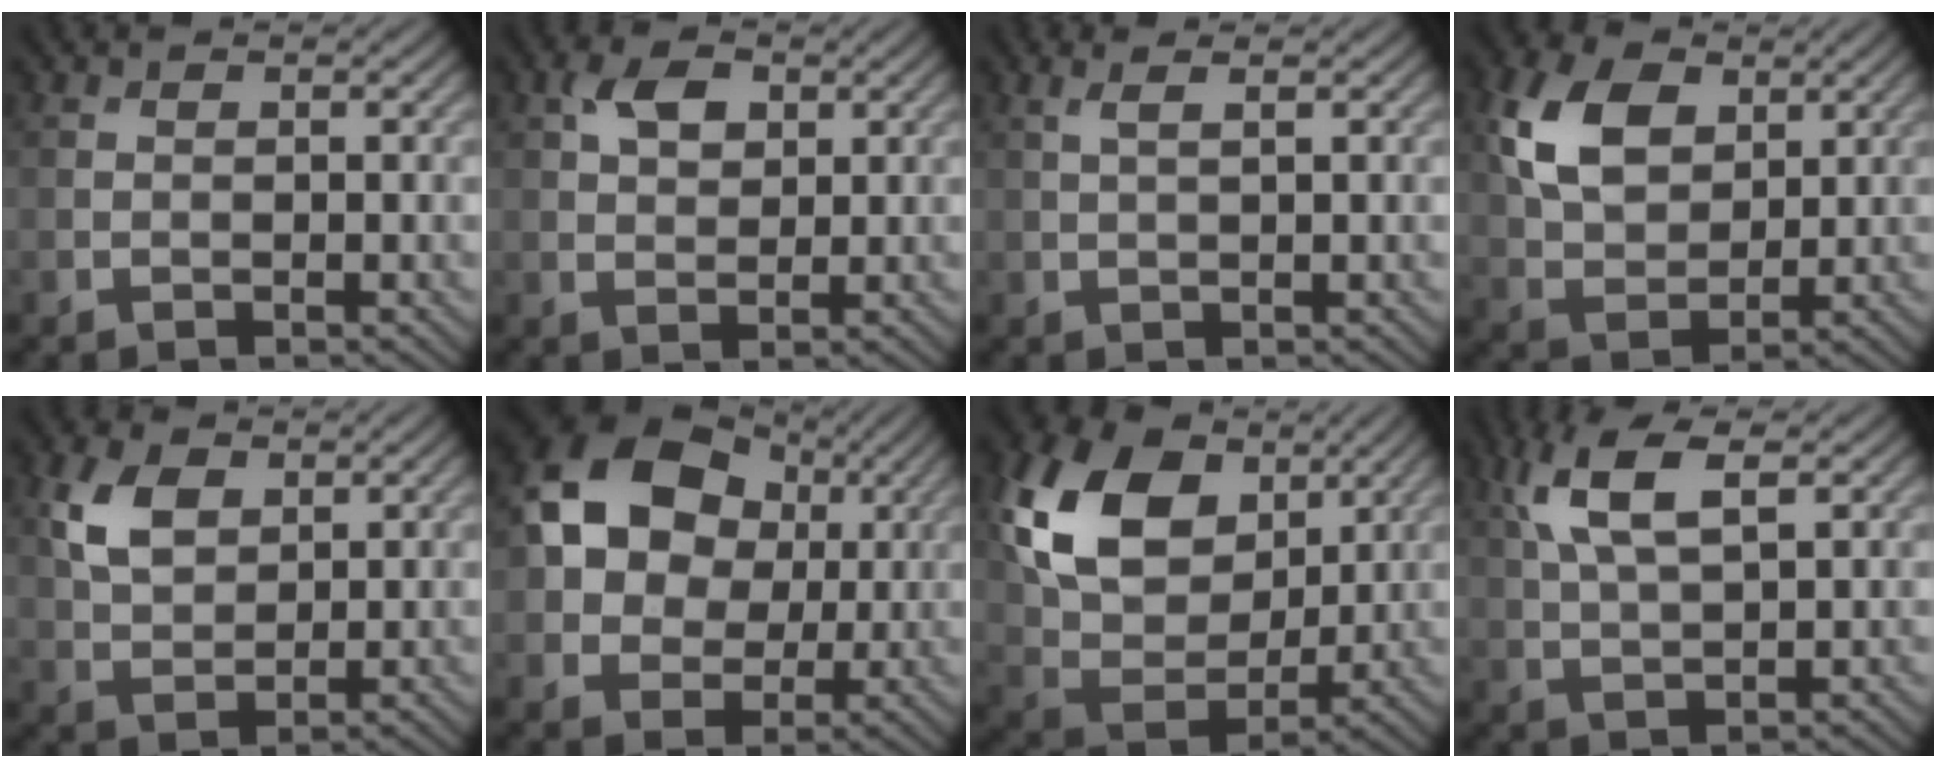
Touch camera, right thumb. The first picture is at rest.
{"total": 4.2, "force": [1.7, 2.7, 2.7], "torque": [-0.054, 0.006, 0.028]}
{"total": 1.7, "force": [0.8, 0.2, 1.5], "torque": [-0.028, 0.005, 0.016]}
{"total": 8.9, "force": [3.1, 5.8, 5.9], "torque": [-0.142, 0.008, 0.056]}
{"total": 5.8, "force": [2.3, 3.7, 3.8], "torque": [-0.088, 0.005, 0.044]}
{"total": 13.5, "force": [3.0, 10.5, 7.9], "torque": [-0.173, 0.028, 0.038]}
{"total": 13.8, "force": [5.3, 9.4, 8.6], "torque": [-0.196, 0.007, 0.099]}
{"total": 7.5, "force": [3.2, 2.7, 6.2], "torque": [-0.140, 0.011, 0.064]}